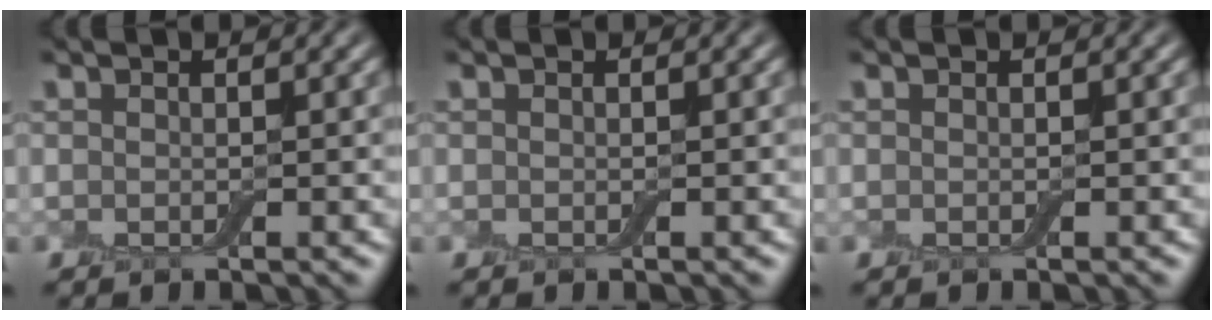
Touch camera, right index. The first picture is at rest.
{"total": 0.0}
{"total": 0.0}